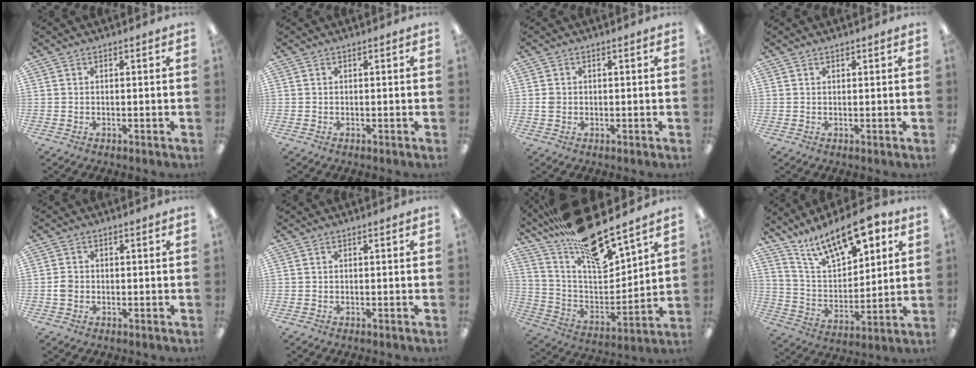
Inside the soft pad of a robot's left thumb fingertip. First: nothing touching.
{"total": 0.0}
{"total": 1.5, "force": [0.0, 1.3, 0.8], "torque": [-0.015, 0.004, 0.000]}
{"total": 0.7, "force": [0.6, 0.2, 0.2], "torque": [-0.004, 0.000, 0.012]}
{"total": 2.0, "force": [-0.3, 1.8, 1.0], "torque": [-0.017, 0.003, -0.006]}
{"total": 0.0}
{"total": 20.2, "force": [17.0, 4.3, 10.0], "torque": [-0.179, -0.127, 0.288]}
{"total": 16.9, "force": [12.2, 6.6, 9.7], "torque": [-0.169, -0.064, 0.212]}